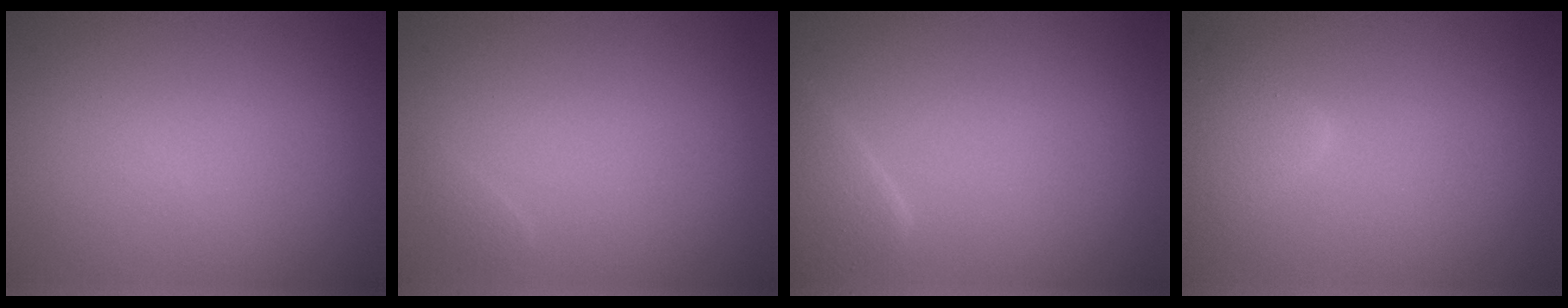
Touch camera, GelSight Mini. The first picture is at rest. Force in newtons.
{"total": 0.5, "press": 0.5, "slide": 0.0}
{"total": 2.2, "press": 2.1, "slide": 0.2}
{"total": 2.9, "press": 2.9, "slide": 0.0}